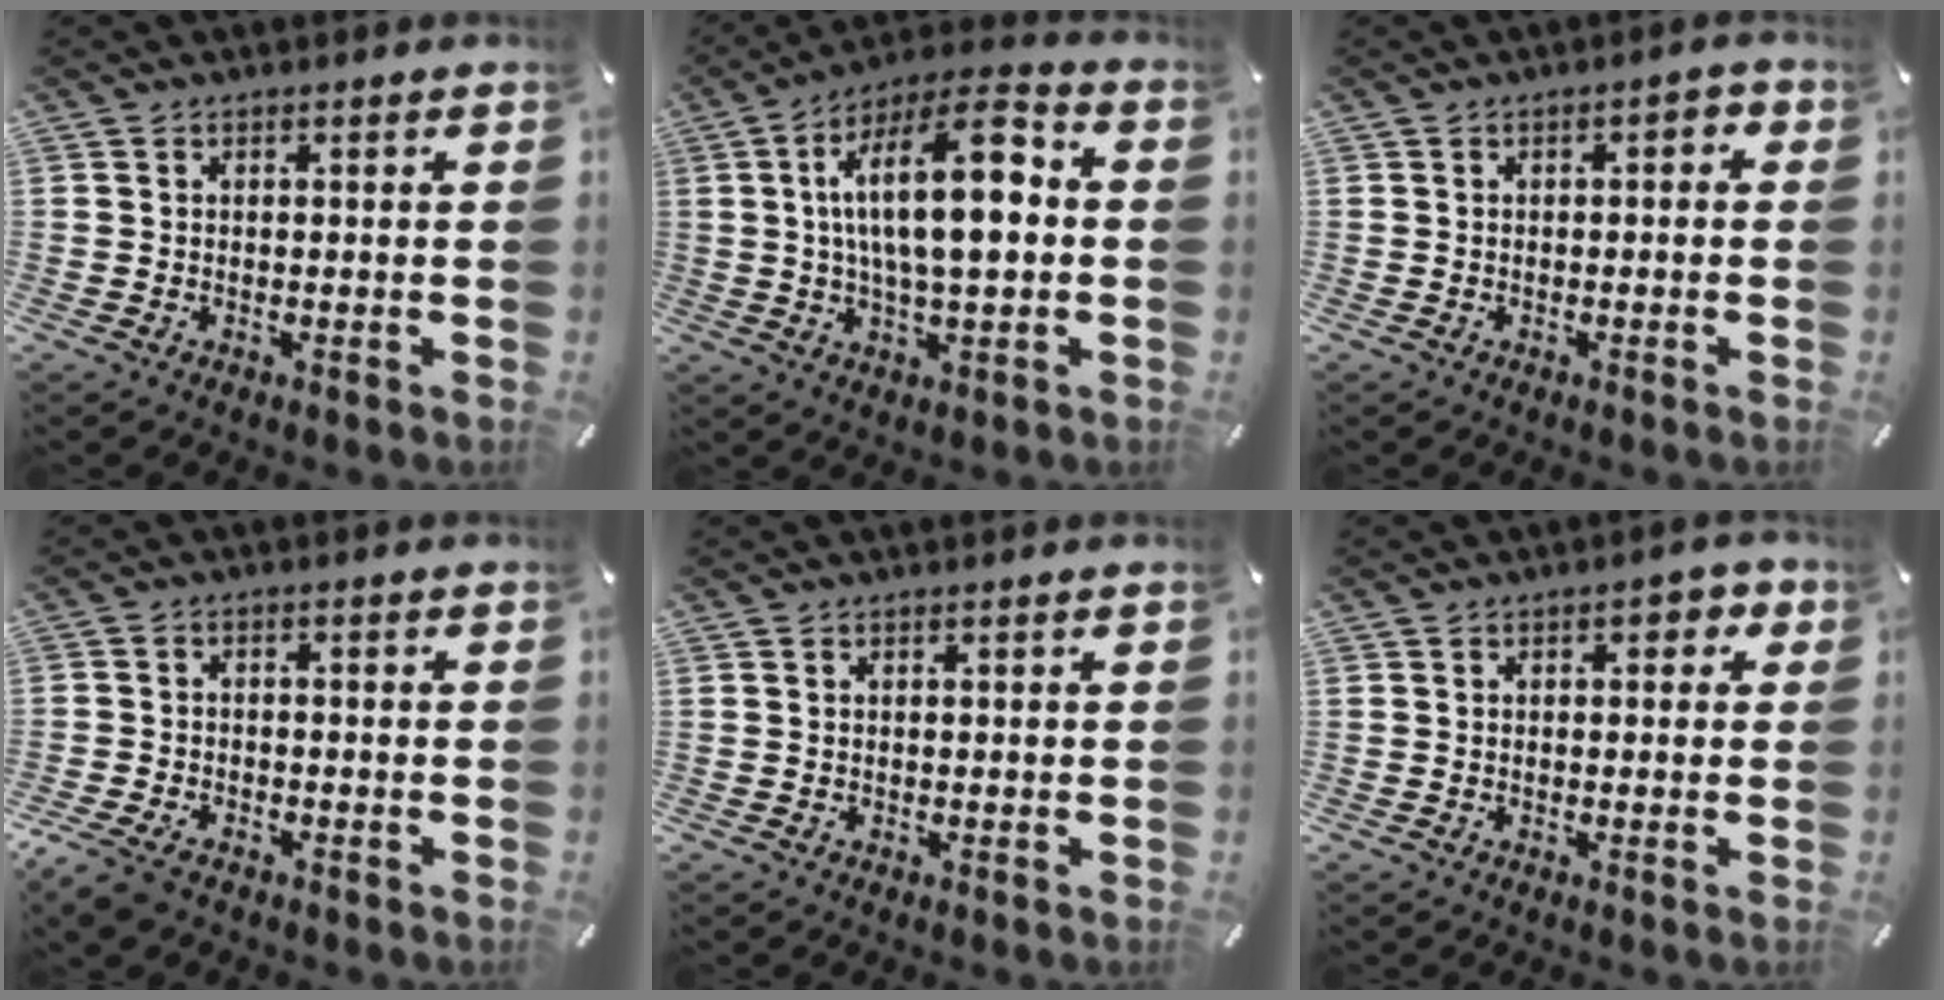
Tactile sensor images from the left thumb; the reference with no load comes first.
{"total": 17.8, "force": [2.0, 7.0, 16.2], "torque": [-0.269, 0.005, 0.030]}
{"total": 1.7, "force": [-1.0, 0.9, 1.2], "torque": [-0.022, 0.008, -0.021]}
{"total": 4.8, "force": [-3.3, 2.5, 2.4], "torque": [-0.063, 0.010, -0.068]}
{"total": 0.0}
{"total": 2.8, "force": [0.5, 1.8, 2.1], "torque": [-0.027, 0.004, 0.003]}